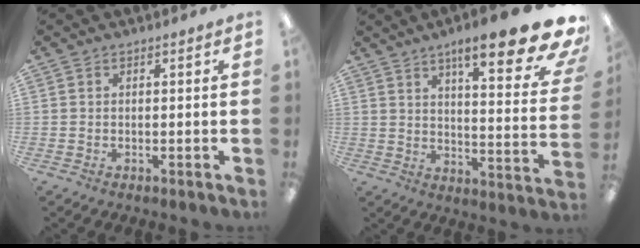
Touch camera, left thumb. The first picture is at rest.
{"total": 17.7, "force": [12.0, 3.7, 12.5], "torque": [-0.177, -0.088, 0.187]}